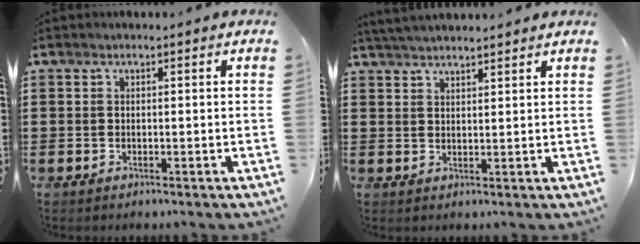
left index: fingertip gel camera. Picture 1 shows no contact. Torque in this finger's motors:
{"motor_torque": [0.87, -0.80, 0.31, 0.07]}